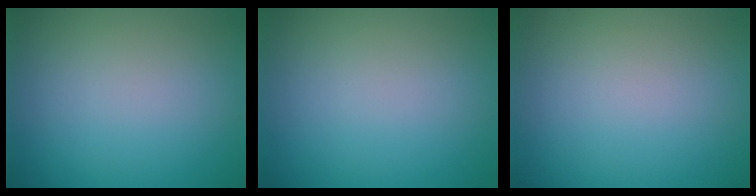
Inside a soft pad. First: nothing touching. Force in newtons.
{"total": 0.0}
{"total": 0.0}